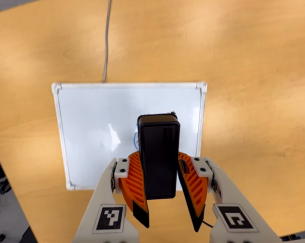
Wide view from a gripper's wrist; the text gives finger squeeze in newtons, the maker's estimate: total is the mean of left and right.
{"total": 8.9, "left": 9.6, "right": 8.3}